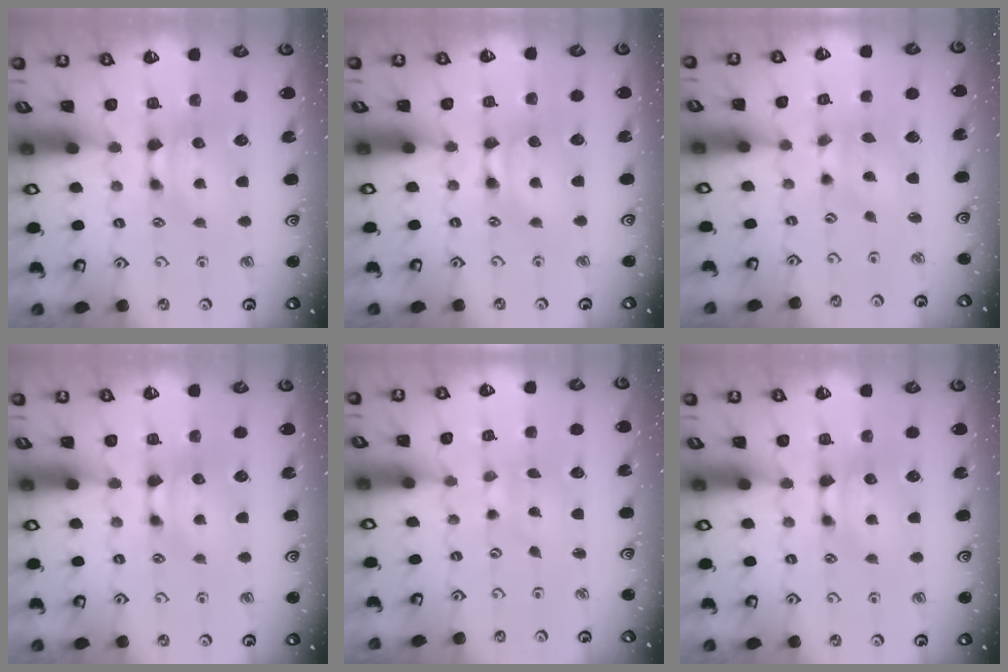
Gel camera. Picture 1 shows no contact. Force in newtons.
{"total": 1.8, "press": 1.7, "slide": 0.1}
{"total": 1.3, "press": 0.1, "slide": 1.3}
{"total": 0.0}
{"total": 5.0, "press": 5.0, "slide": 0.8}
{"total": 0.0}